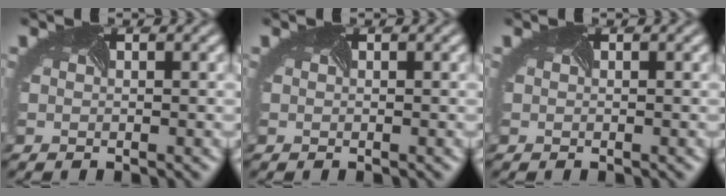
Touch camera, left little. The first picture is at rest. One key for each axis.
{"total": 0.0}
{"total": 0.0}